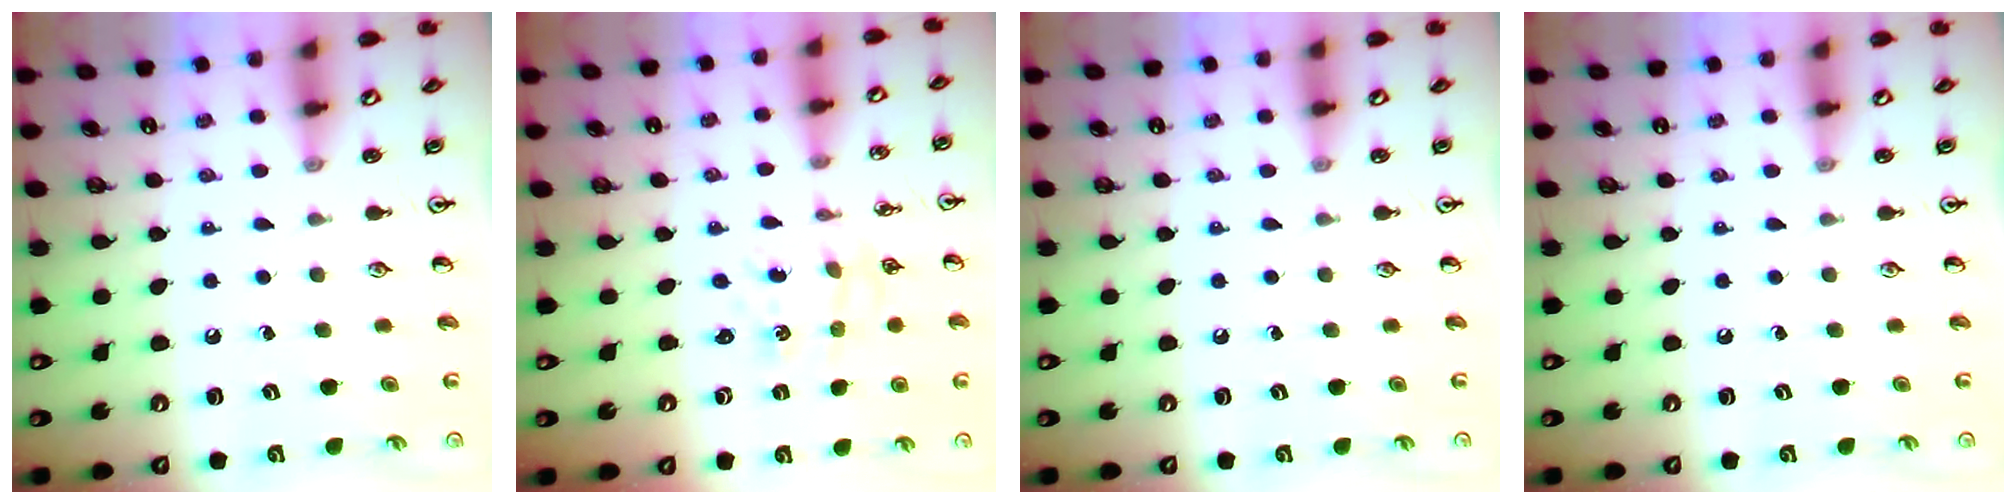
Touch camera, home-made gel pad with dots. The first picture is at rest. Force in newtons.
{"total": 1.2, "press": 1.2, "slide": 0.2}
{"total": 0.0}
{"total": 0.0}